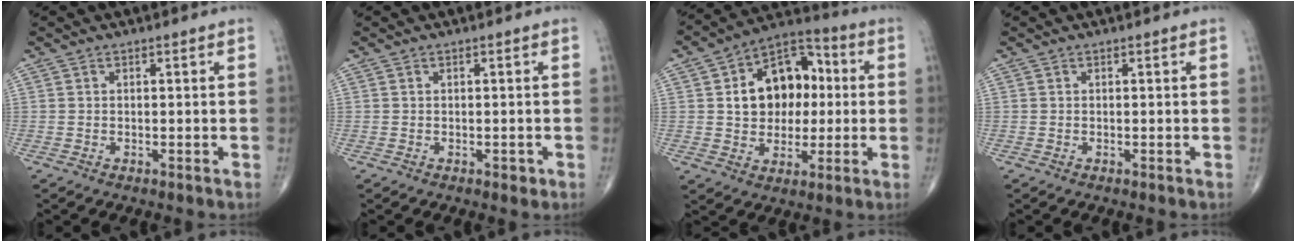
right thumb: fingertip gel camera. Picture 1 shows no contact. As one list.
[{"total": 1.0, "force": [-0.4, 0.6, 0.7], "torque": [-0.003, -0.001, -0.006]}, {"total": 15.6, "force": [1.9, 11.2, 10.7], "torque": [-0.116, 0.025, 0.025]}, {"total": 0.0}]